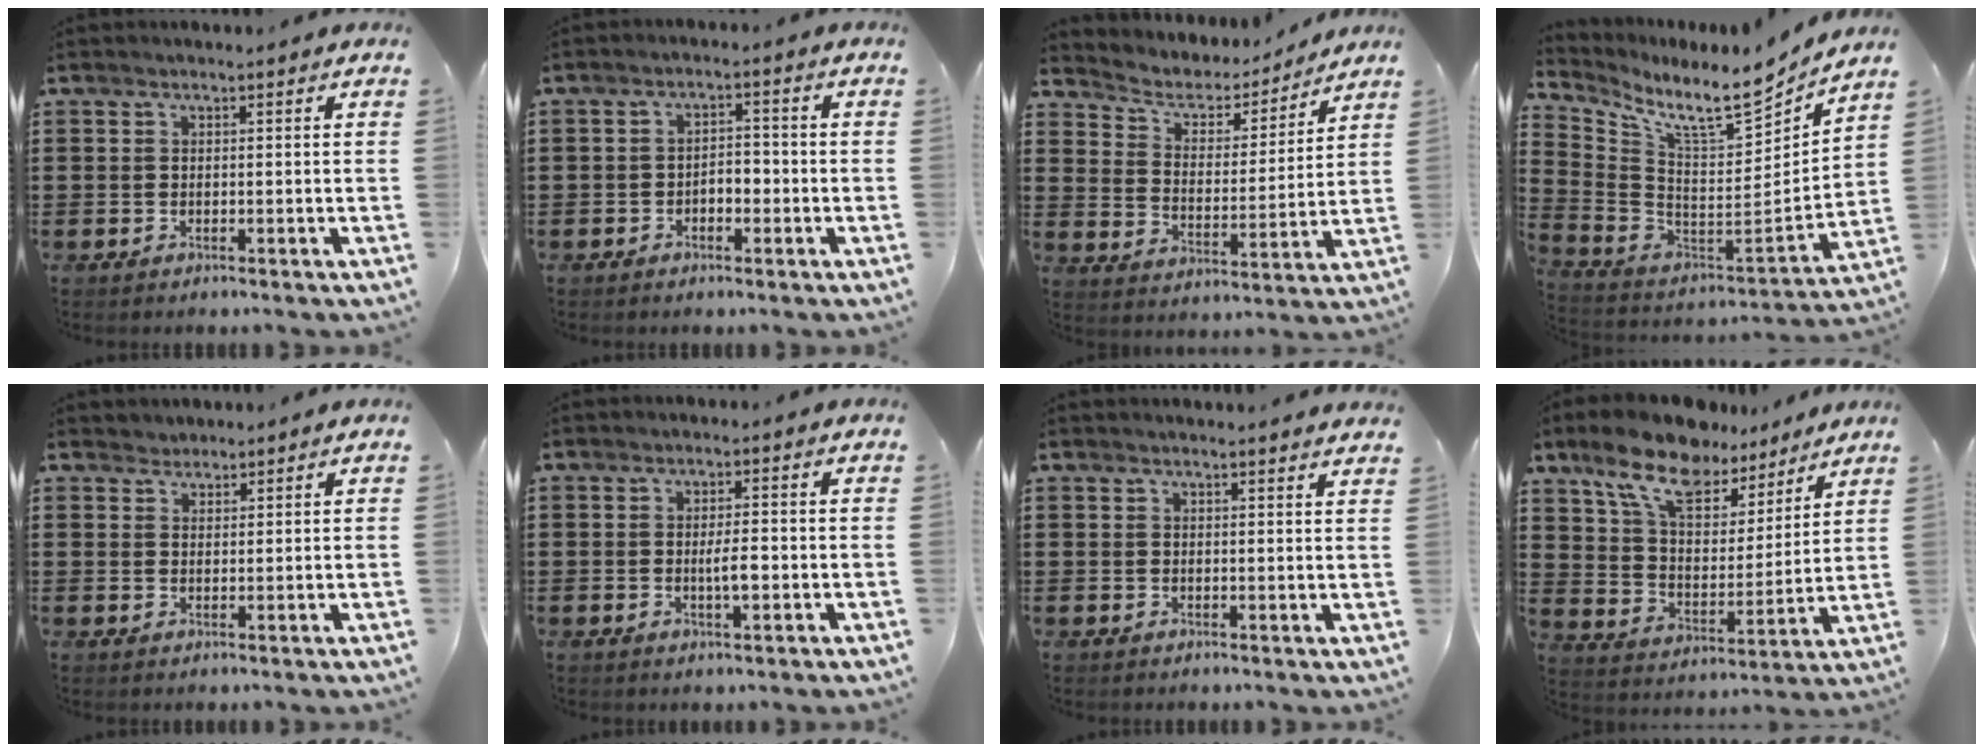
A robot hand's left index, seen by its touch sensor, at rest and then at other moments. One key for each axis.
{"total": 2.3, "fx": -1.3, "fy": 1.3, "fz": 1.4, "tx": -0.030, "ty": 0.005, "tz": -0.030}
{"total": 4.8, "fx": 4.1, "fy": 2.1, "fz": 1.2, "tx": -0.051, "ty": -0.025, "tz": 0.064}
{"total": 9.9, "fx": 8.0, "fy": 1.4, "fz": 5.6, "tx": -0.119, "ty": -0.075, "tz": 0.129}
{"total": 1.5, "fx": 1.4, "fy": 0.7, "fz": -0.3, "tx": 0.001, "ty": 0.005, "tz": 0.027}
{"total": 3.1, "fx": -0.4, "fy": 0.8, "fz": 3.0, "tx": -0.061, "ty": 0.000, "tz": -0.011}
{"total": 1.6, "fx": 1.6, "fy": -0.2, "fz": 0.3, "tx": -0.009, "ty": -0.001, "tz": 0.031}
{"total": 11.4, "fx": 9.0, "fy": 4.6, "fz": 5.3, "tx": -0.137, "ty": -0.038, "tz": 0.162}